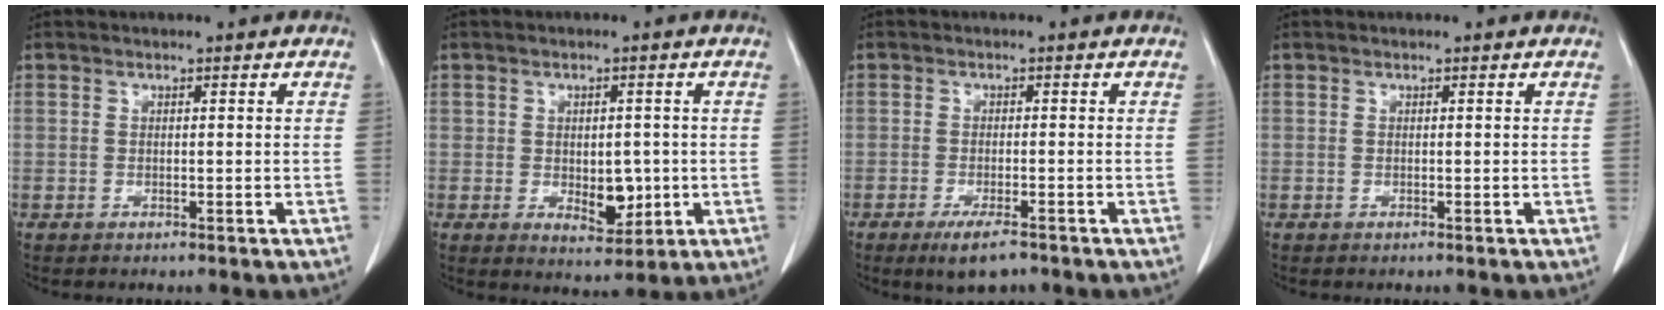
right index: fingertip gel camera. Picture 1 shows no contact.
{"total": 5.4, "force": [-0.6, 3.1, 4.4], "torque": [-0.056, -0.003, 0.003]}
{"total": 4.5, "force": [-3.1, 1.0, 3.1], "torque": [-0.056, -0.008, -0.047]}
{"total": 0.0}